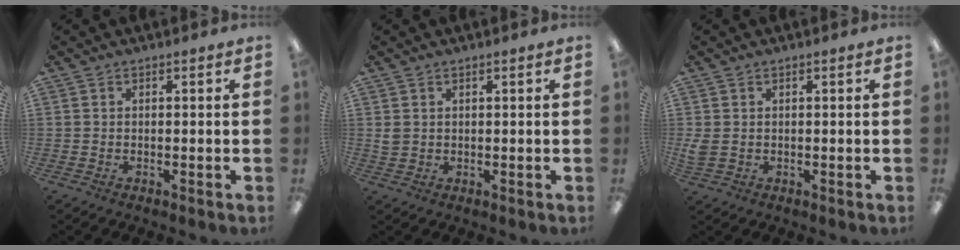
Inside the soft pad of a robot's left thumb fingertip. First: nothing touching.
{"total": 1.6, "force": [0.8, 1.2, 0.6], "torque": [-0.015, 0.002, 0.015]}
{"total": 2.2, "force": [0.2, 1.7, 1.4], "torque": [-0.027, 0.004, 0.004]}